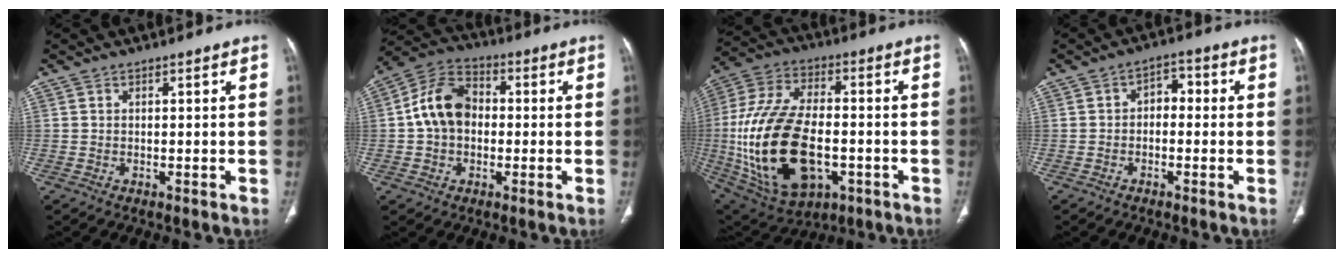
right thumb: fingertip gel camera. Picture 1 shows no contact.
{"total": 11.0, "force": [0.0, 8.2, 7.4], "torque": [-0.121, 0.030, -0.012]}
{"total": 25.6, "force": [-4.5, 14.5, 20.7], "torque": [-0.418, 0.009, -0.056]}
{"total": 4.1, "force": [-0.4, 2.8, 3.0], "torque": [-0.028, 0.022, -0.017]}